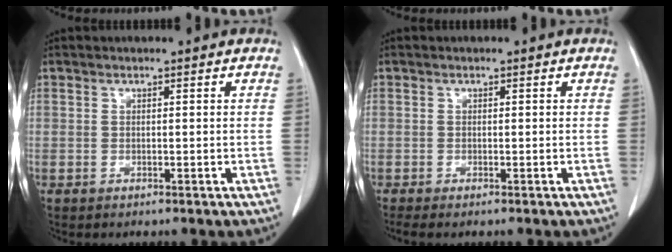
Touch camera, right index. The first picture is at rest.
{"total": 1.3, "force": [-1.1, -0.1, 0.7], "torque": [-0.013, -0.003, -0.019]}